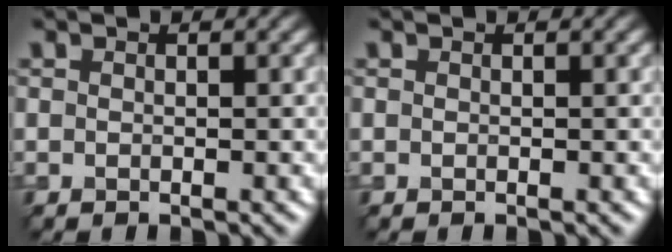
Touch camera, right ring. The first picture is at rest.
{"total": 0.0}